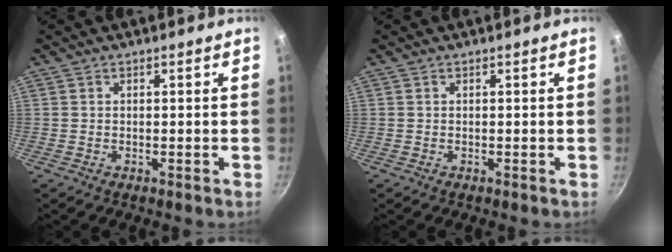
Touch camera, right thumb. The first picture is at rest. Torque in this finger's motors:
{"motor_torque": [0.01, 0.01, 0.00, 0.00, 0.02]}